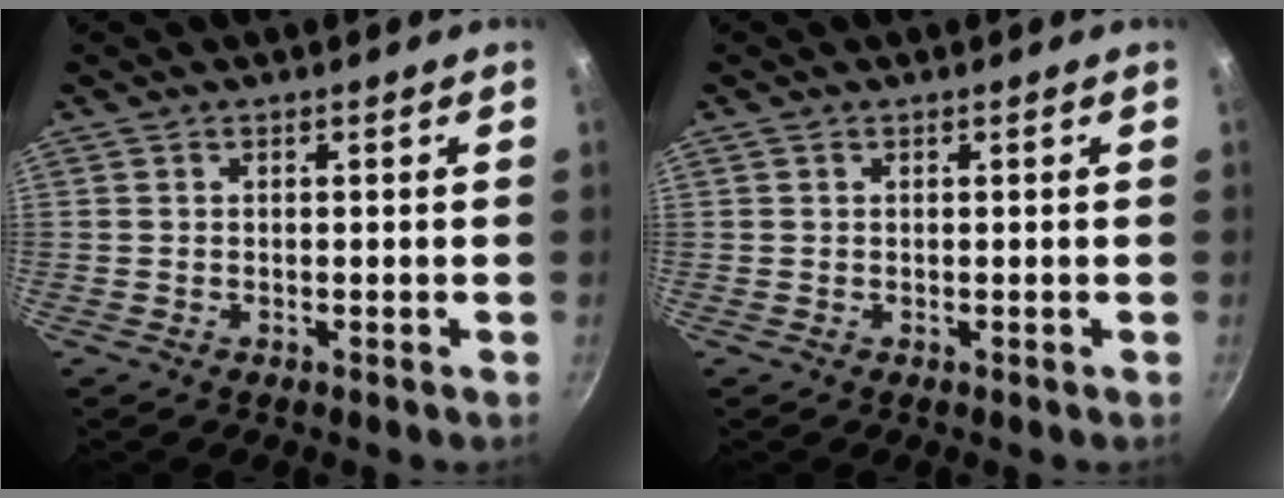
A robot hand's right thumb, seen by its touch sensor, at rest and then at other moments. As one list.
[{"total": 0.0}]